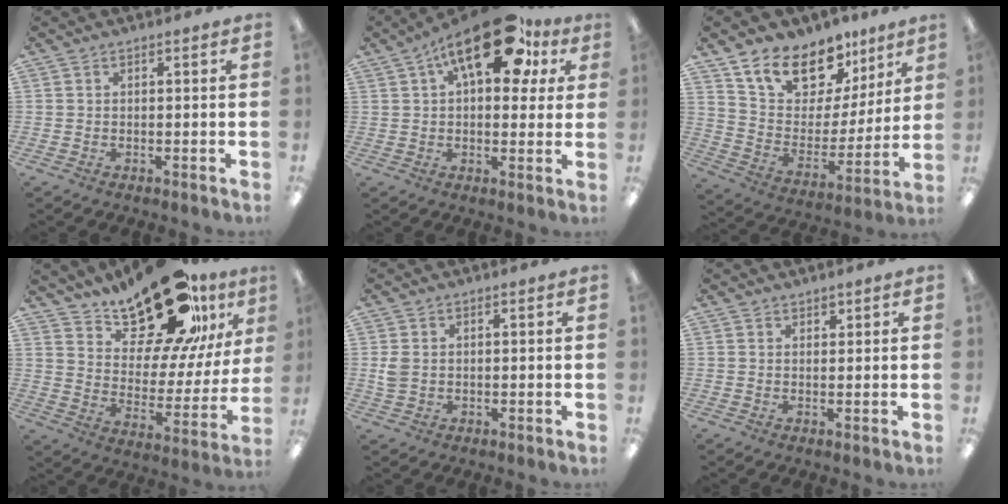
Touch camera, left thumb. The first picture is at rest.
{"total": 18.4, "force": [8.7, 8.5, 13.7], "torque": [-0.199, -0.029, 0.143]}
{"total": 15.5, "force": [12.0, 8.4, 5.1], "torque": [-0.109, -0.089, 0.222]}
{"total": 22.4, "force": [17.7, 8.1, 11.1], "torque": [-0.170, -0.114, 0.300]}
{"total": 3.1, "force": [0.2, 2.3, 2.1], "torque": [-0.034, 0.003, 0.000]}
{"total": 1.2, "force": [1.1, 0.6, 0.2], "torque": [0.005, -0.004, 0.019]}